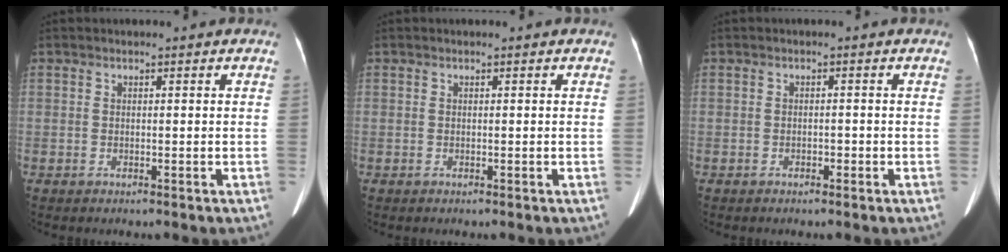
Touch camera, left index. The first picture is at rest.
{"total": 0.0}
{"total": 0.8, "force": [-0.5, 0.4, 0.4], "torque": [-0.007, 0.001, -0.007]}